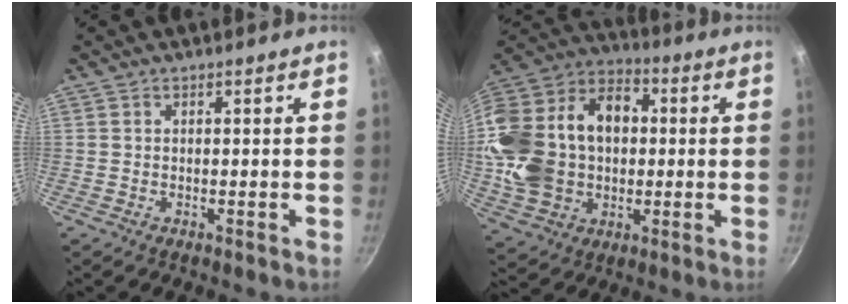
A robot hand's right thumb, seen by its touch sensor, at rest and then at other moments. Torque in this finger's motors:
{"motor_torque": [1.13, 3.88, 1.65, -1.12, 0.27]}